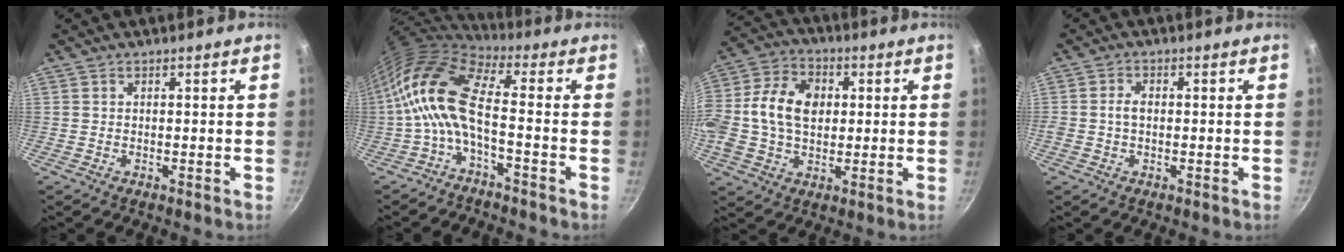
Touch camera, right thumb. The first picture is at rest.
{"total": 12.1, "force": [-2.2, 4.7, 11.0], "torque": [-0.232, 0.032, -0.055]}
{"total": 15.6, "force": [1.4, 11.3, 10.7], "torque": [-0.188, 0.019, 0.007]}
{"total": 2.5, "force": [-0.1, 1.7, 1.8], "torque": [-0.031, 0.009, -0.004]}